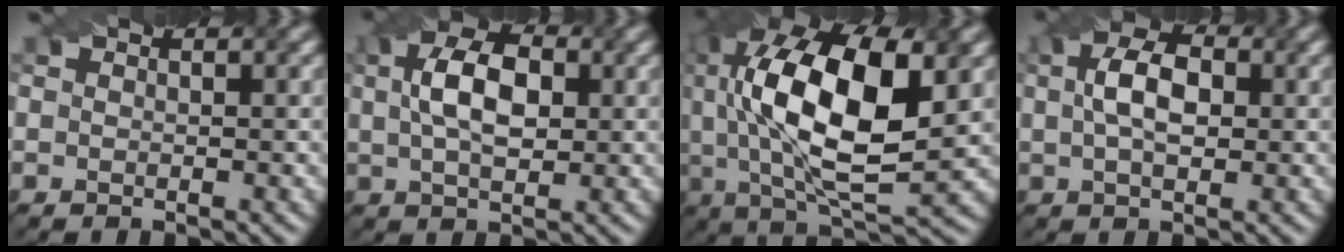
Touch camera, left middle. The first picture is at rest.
{"total": 6.1, "force": [1.1, 3.4, 4.9], "torque": [-0.091, 0.013, 0.015]}
{"total": 15.2, "force": [2.7, 6.6, 13.4], "torque": [-0.257, 0.003, 0.048]}
{"total": 4.8, "force": [0.7, 2.7, 3.9], "torque": [-0.075, 0.008, 0.008]}